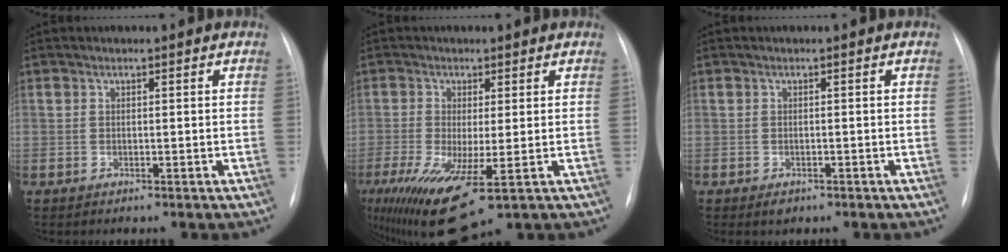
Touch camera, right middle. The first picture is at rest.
{"total": 11.7, "force": [-4.4, 3.1, 10.4], "torque": [-0.199, -0.036, -0.062]}
{"total": 1.2, "force": [-0.7, 0.8, 0.5], "torque": [-0.008, 0.001, -0.005]}